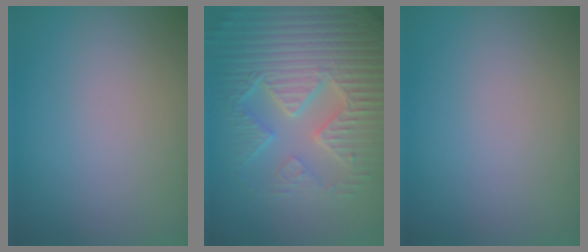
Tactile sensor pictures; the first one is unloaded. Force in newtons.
{"total": 7.7, "press": 6.1, "slide": 4.7}
{"total": 0.0}